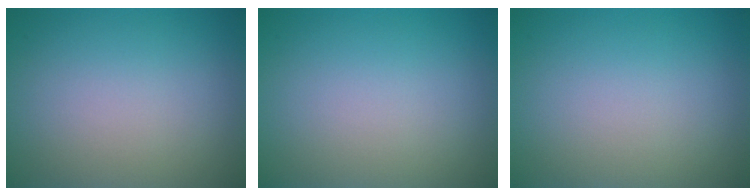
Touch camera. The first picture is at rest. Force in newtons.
{"total": 0.0}
{"total": 0.0}